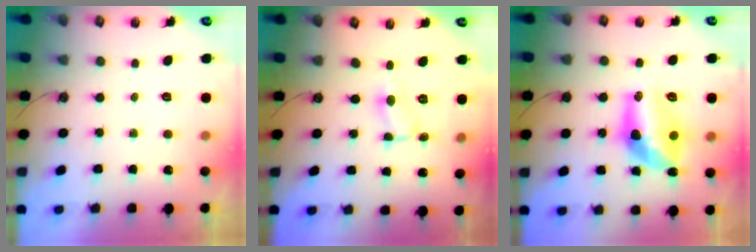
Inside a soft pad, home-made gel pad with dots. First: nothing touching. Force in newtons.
{"total": 1.3, "press": 1.3, "slide": 0.2}
{"total": 13.0, "press": 13.0, "slide": 1.0}